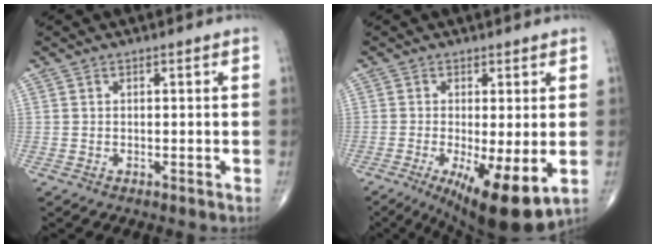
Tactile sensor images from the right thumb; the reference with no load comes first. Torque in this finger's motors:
{"motor_torque": [-0.31, 0.44, 0.07, -0.13, 0.02]}